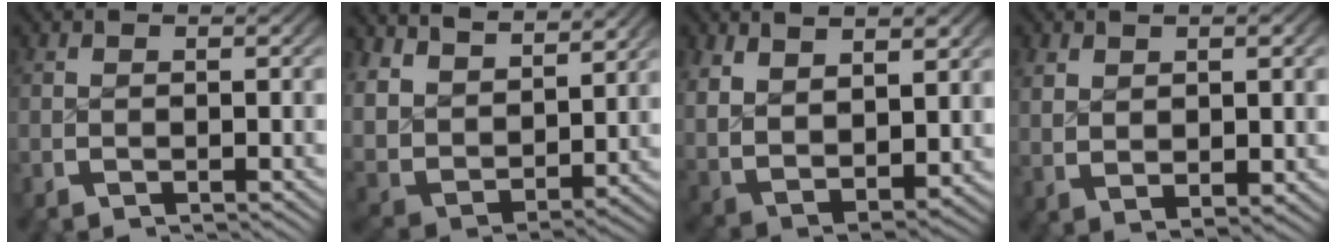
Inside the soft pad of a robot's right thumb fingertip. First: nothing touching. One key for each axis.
{"total": 9.8, "fx": 2.3, "fy": 7.3, "fz": 6.2, "tx": -0.171, "ty": -0.043, "tz": 0.056}
{"total": 9.6, "fx": 0.7, "fy": 7.1, "fz": 6.4, "tx": -0.162, "ty": -0.042, "tz": 0.036}
{"total": 3.1, "fx": 1.3, "fy": 1.6, "fz": 2.3, "tx": -0.038, "ty": -0.001, "tz": 0.033}